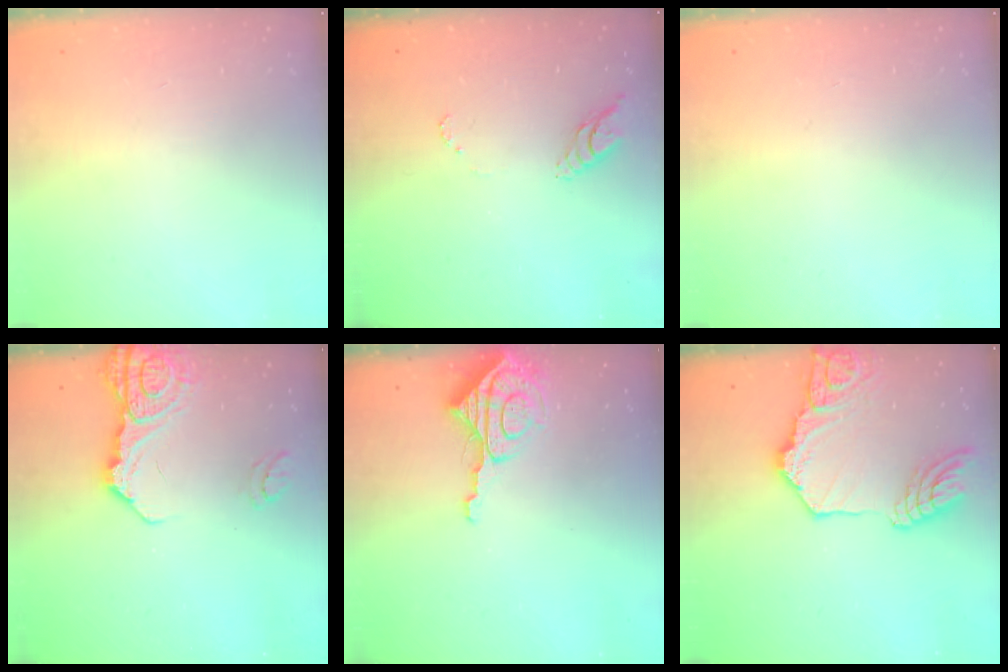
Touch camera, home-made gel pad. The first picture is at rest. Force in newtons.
{"total": 7.8, "press": 7.7, "slide": 0.8}
{"total": 0.0}
{"total": 13.9, "press": 13.9, "slide": 1.2}
{"total": 9.2, "press": 9.2, "slide": 1.0}
{"total": 20.0, "press": 19.8, "slide": 2.6}